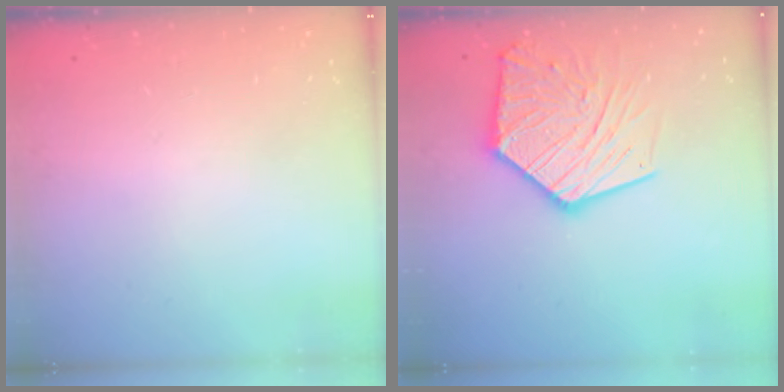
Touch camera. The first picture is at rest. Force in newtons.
{"total": 19.0, "press": 18.9, "slide": 2.0}